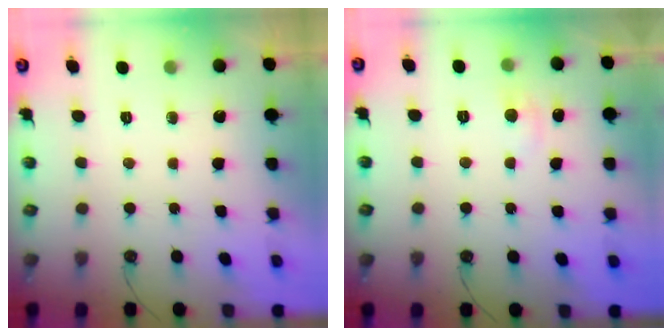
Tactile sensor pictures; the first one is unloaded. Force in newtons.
{"total": 1.7, "press": 1.6, "slide": 0.5}